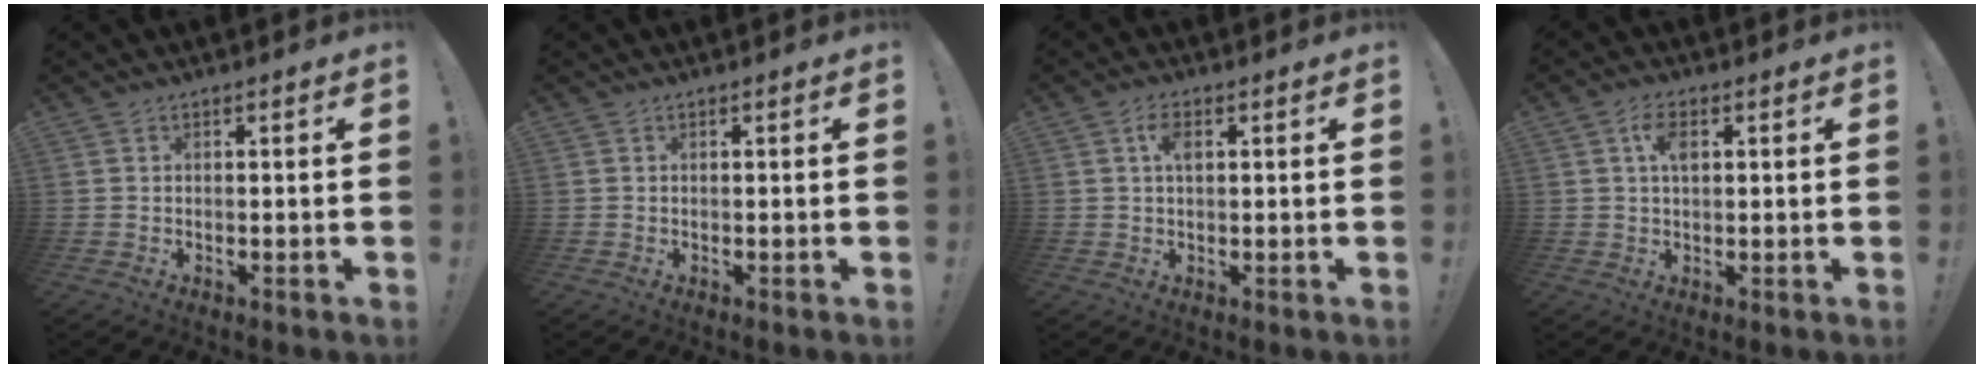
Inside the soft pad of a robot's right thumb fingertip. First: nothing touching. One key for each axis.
{"total": 0.0}
{"total": 3.8, "fx": 1.1, "fy": 2.0, "fz": 3.1, "tx": -0.055, "ty": 0.003, "tz": 0.016}
{"total": 5.0, "fx": 1.4, "fy": 2.6, "fz": 4.1, "tx": -0.072, "ty": 0.003, "tz": 0.023}